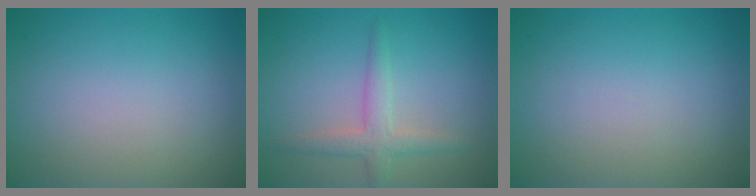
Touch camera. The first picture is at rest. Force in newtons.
{"total": 2.6, "press": 2.6, "slide": 0.0}
{"total": 0.0}